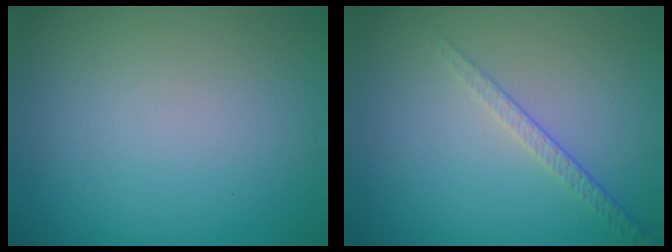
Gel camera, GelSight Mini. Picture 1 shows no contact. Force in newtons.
{"total": 1.6, "press": 1.0, "slide": 1.3}